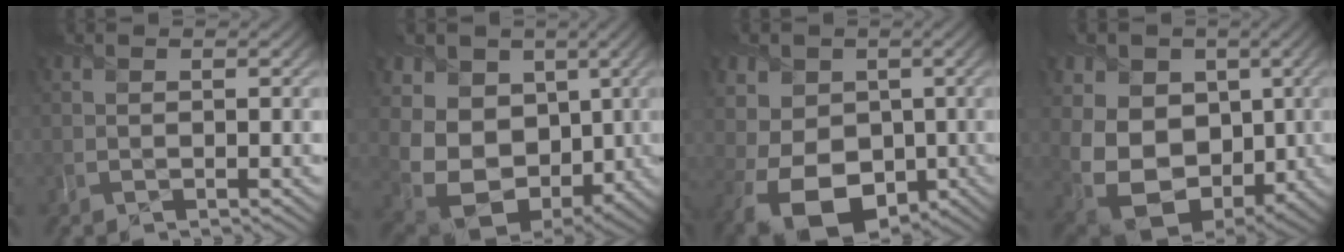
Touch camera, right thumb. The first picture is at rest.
{"total": 14.1, "force": [2.0, 11.4, 8.1], "torque": [-0.185, -0.013, 0.042]}
{"total": 13.3, "force": [-2.5, 10.8, 7.3], "torque": [-0.163, -0.012, -0.068]}
{"total": 16.0, "force": [1.1, 13.0, 9.3], "torque": [-0.201, -0.007, 0.015]}